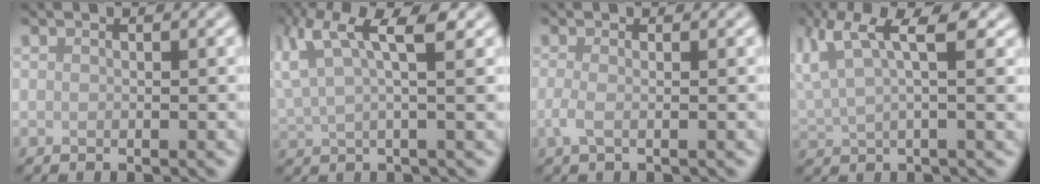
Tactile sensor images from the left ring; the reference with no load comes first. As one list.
[{"total": 6.8, "force": [3.5, 1.8, 5.5], "torque": [-0.120, 0.011, 0.069]}, {"total": 1.5, "force": [-0.3, 0.5, 1.4], "torque": [-0.033, -0.004, -0.009]}, {"total": 6.6, "force": [3.1, 2.2, 5.4], "torque": [-0.110, 0.010, 0.058]}]